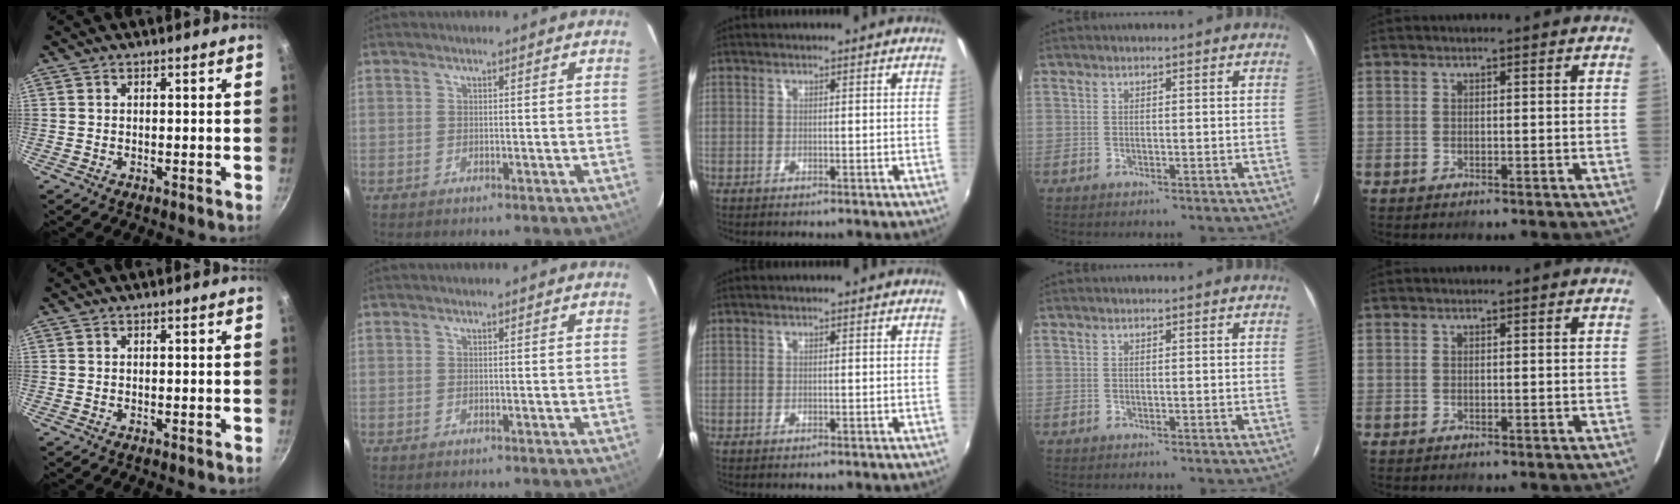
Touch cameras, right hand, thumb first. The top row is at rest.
{}